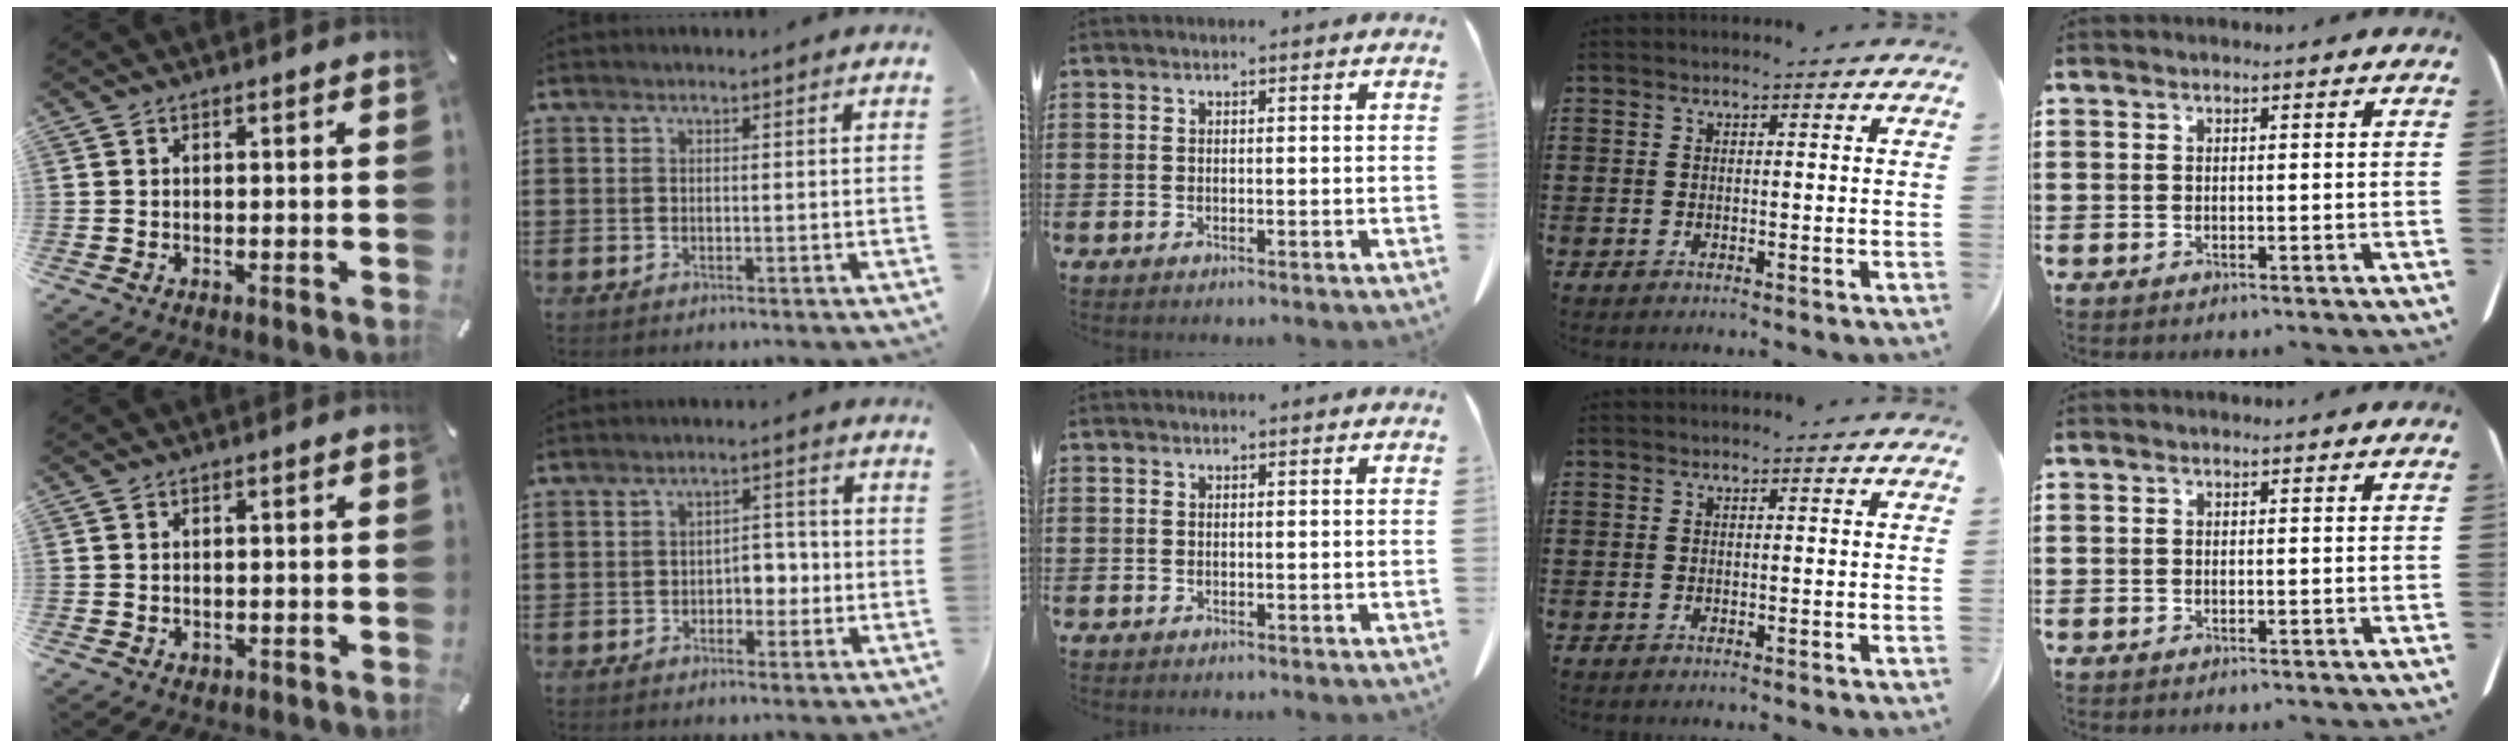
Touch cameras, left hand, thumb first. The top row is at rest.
{"thumb": {"total": 0.7, "force": [0.0, 0.7, 0.2], "torque": [-0.004, 0.005, -0.002]}, "index": {"total": 3.7, "force": [-1.3, 2.4, 2.5], "torque": [-0.042, 0.004, -0.031]}}